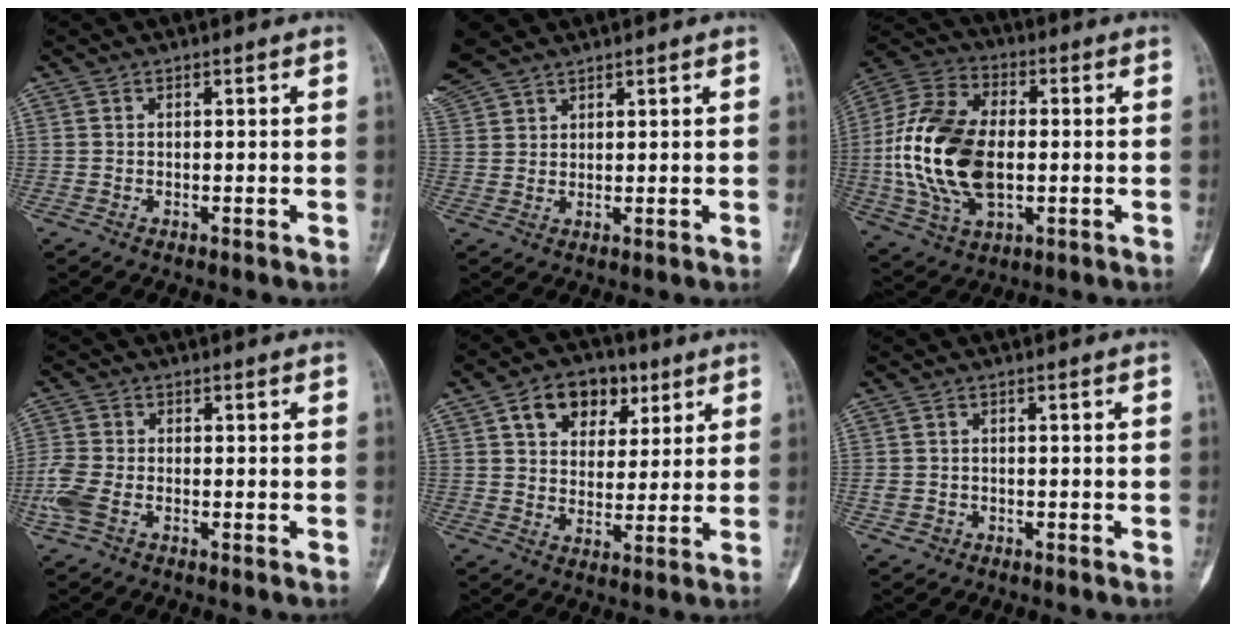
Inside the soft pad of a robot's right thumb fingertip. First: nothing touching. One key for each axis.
{"total": 8.3, "fx": 6.5, "fy": 3.8, "fz": 3.6, "tx": -0.089, "ty": 0.007, "tz": 0.141}
{"total": 21.0, "fx": -1.0, "fy": 12.6, "fz": 16.8, "tx": -0.342, "ty": 0.009, "tz": -0.015}
{"total": 5.7, "fx": -2.2, "fy": 3.3, "fz": 4.1, "tx": -0.122, "ty": 0.004, "tz": -0.050}
{"total": 11.4, "fx": 5.1, "fy": 8.0, "fz": 6.3, "tx": -0.058, "ty": -0.007, "tz": 0.079}
{"total": 2.2, "fx": -0.8, "fy": 1.9, "fz": 0.6, "tx": -0.004, "ty": 0.011, "tz": -0.010}